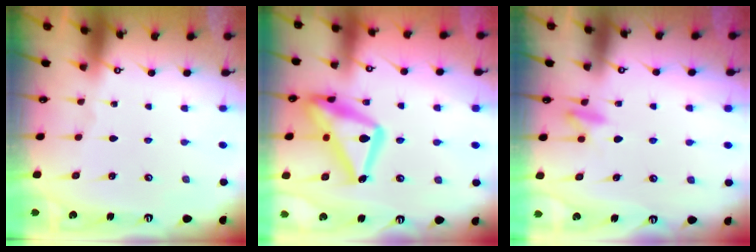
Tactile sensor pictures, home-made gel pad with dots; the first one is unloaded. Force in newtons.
{"total": 22.2, "press": 22.2, "slide": 1.5}
{"total": 7.6, "press": 7.5, "slide": 1.2}